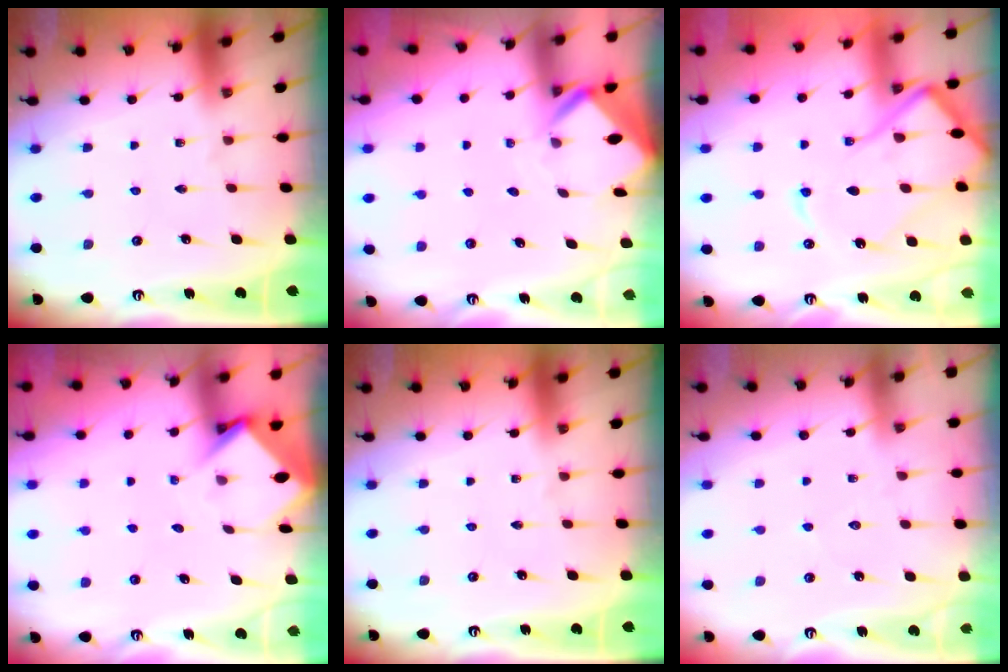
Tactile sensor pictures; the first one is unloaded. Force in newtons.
{"total": 2.6, "press": 2.6, "slide": 0.2}
{"total": 13.8, "press": 13.8, "slide": 1.6}
{"total": 3.7, "press": 3.7, "slide": 0.2}
{"total": 0.0}
{"total": 2.9, "press": 2.8, "slide": 0.3}